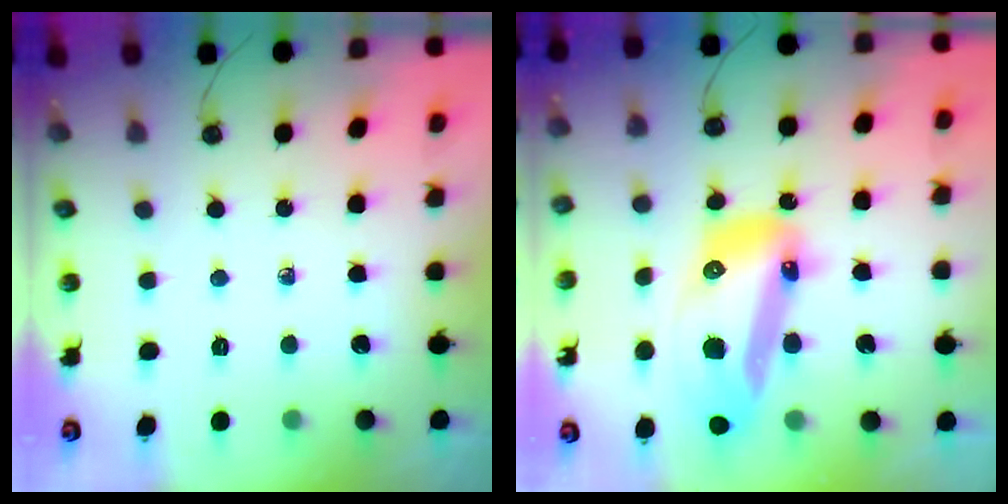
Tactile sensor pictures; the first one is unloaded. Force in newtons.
{"total": 22.8, "press": 22.6, "slide": 2.9}